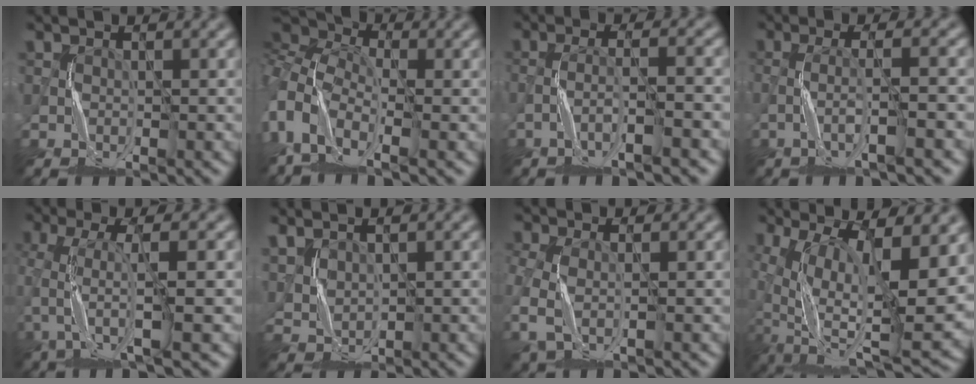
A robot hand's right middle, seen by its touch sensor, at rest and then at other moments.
{"total": 9.6, "force": [-3.2, 6.1, 6.7], "torque": [-0.159, -0.010, -0.048]}
{"total": 3.3, "force": [-2.1, 0.3, 2.5], "torque": [-0.040, 0.014, -0.049]}
{"total": 3.3, "force": [-1.5, 0.4, 2.9], "torque": [-0.047, 0.012, -0.038]}
{"total": 5.6, "force": [-1.4, 1.4, 5.2], "torque": [-0.111, 0.000, -0.029]}
{"total": 2.7, "force": [2.0, 1.5, 1.0], "torque": [-0.032, 0.003, 0.050]}
{"total": 3.6, "force": [-1.2, 2.2, 2.5], "torque": [-0.086, -0.006, -0.028]}
{"total": 15.7, "force": [-1.3, 5.8, 14.5], "torque": [-0.237, -0.029, 0.005]}